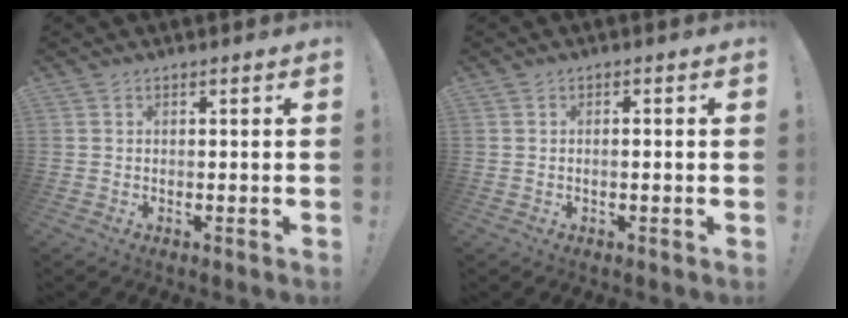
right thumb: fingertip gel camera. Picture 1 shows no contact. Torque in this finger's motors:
{"motor_torque": [-0.13, -0.08, -0.37, 0.03, 0.09]}